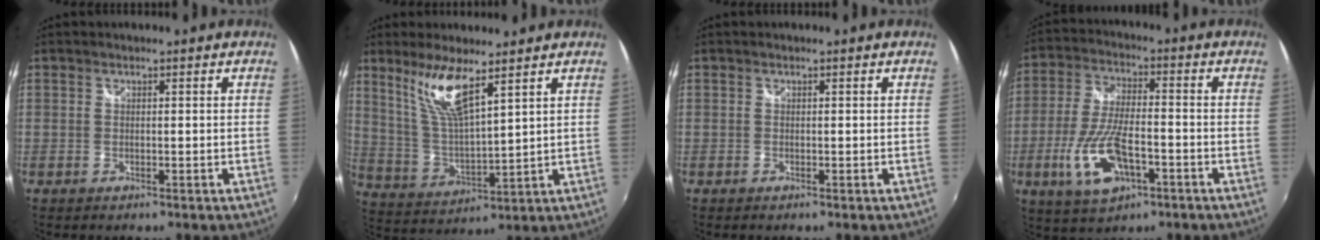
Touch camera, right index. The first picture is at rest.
{"total": 10.1, "force": [6.6, 1.4, 7.4], "torque": [-0.139, -0.002, 0.142]}
{"total": 0.0}
{"total": 12.9, "force": [-4.9, 5.1, 10.8], "torque": [-0.229, -0.011, -0.087]}